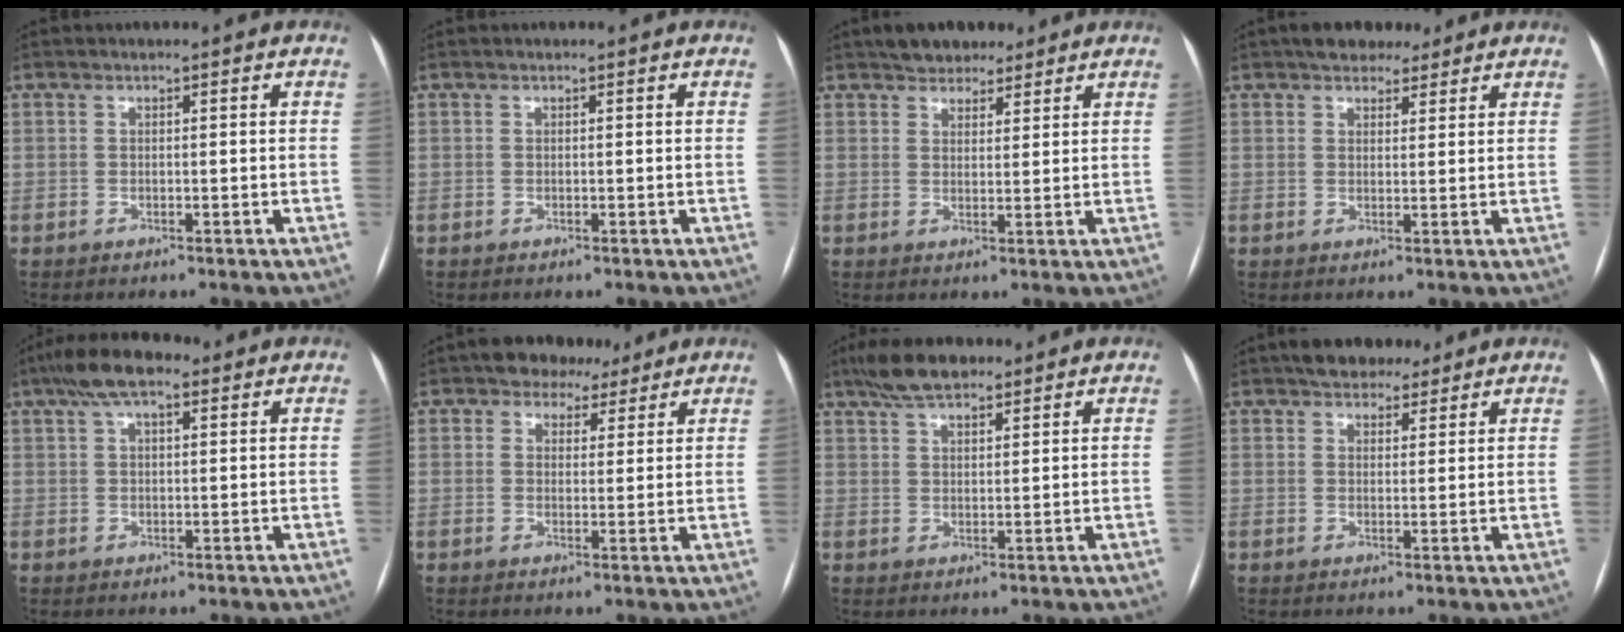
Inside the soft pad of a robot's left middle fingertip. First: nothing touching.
{"total": 0.0}
{"total": 5.6, "force": [4.5, 2.7, 1.7], "torque": [-0.024, 0.012, 0.077]}
{"total": 5.7, "force": [4.5, 2.6, 2.2], "torque": [-0.028, 0.015, 0.073]}
{"total": 7.5, "force": [4.6, 2.6, 5.3], "torque": [-0.105, 0.027, 0.078]}
{"total": 4.9, "force": [3.7, 3.1, 1.0], "torque": [-0.012, 0.011, 0.054]}
{"total": 7.0, "force": [5.4, 2.2, 3.8], "torque": [-0.077, 0.016, 0.099]}
{"total": 6.2, "force": [5.0, 2.7, 2.3], "torque": [-0.028, 0.014, 0.082]}